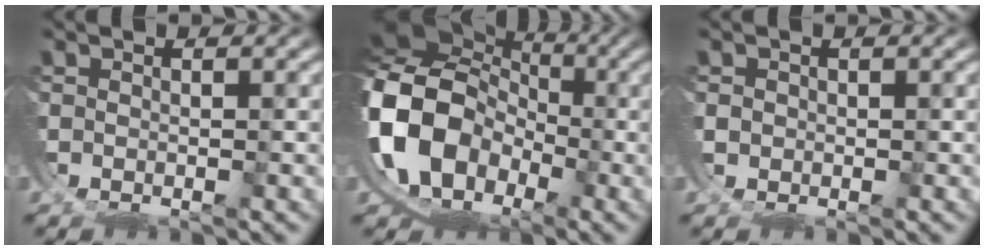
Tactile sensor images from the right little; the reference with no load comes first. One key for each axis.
{"total": 17.8, "fx": -0.6, "fy": 15.2, "fz": 9.3, "tx": -0.222, "ty": -0.042, "tz": -0.010}
{"total": 1.0, "fx": 0.0, "fy": 1.0, "fz": -0.1, "tx": -0.006, "ty": -0.004, "tz": 0.002}